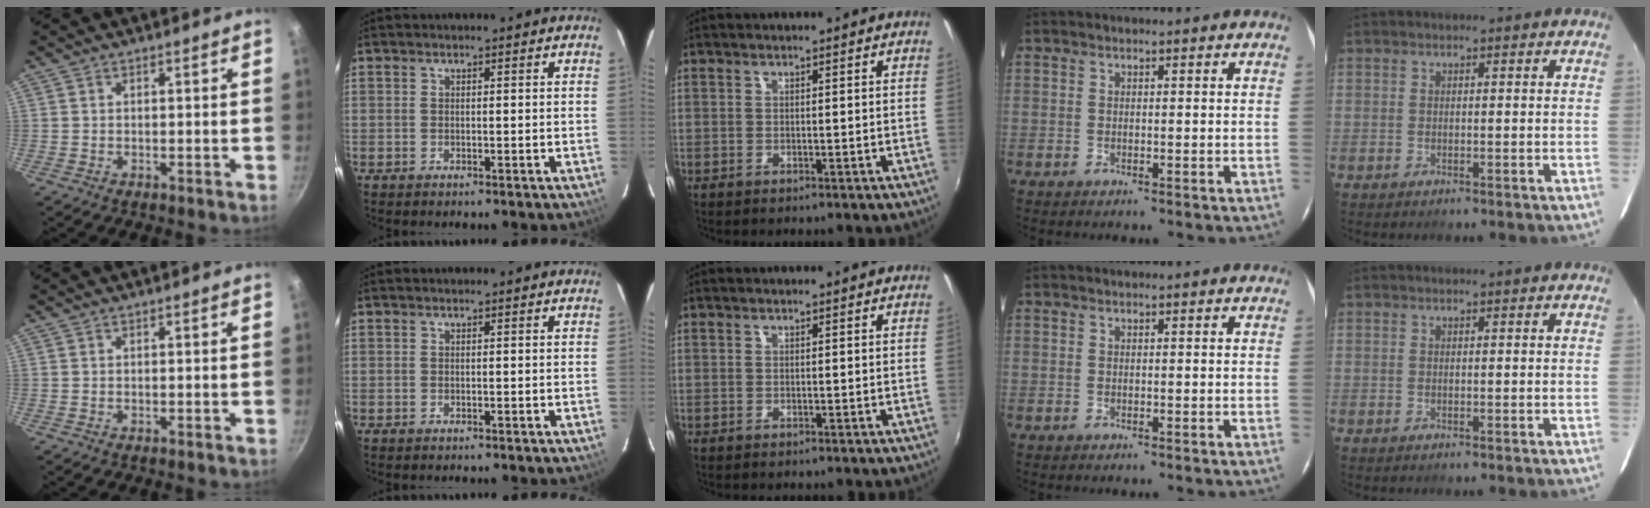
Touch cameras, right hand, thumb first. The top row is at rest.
{}